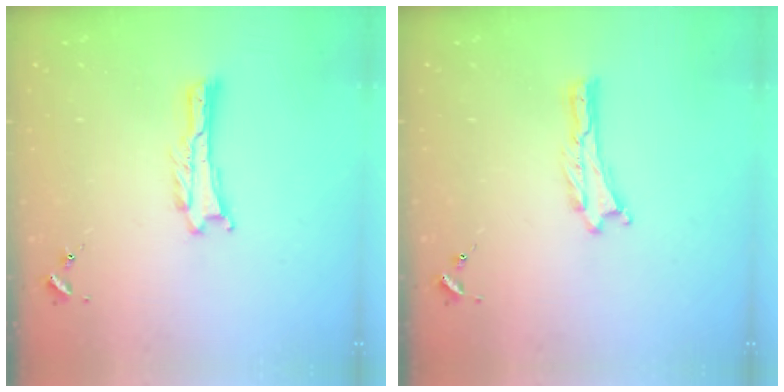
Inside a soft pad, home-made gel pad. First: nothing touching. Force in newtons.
{"total": 0.0}